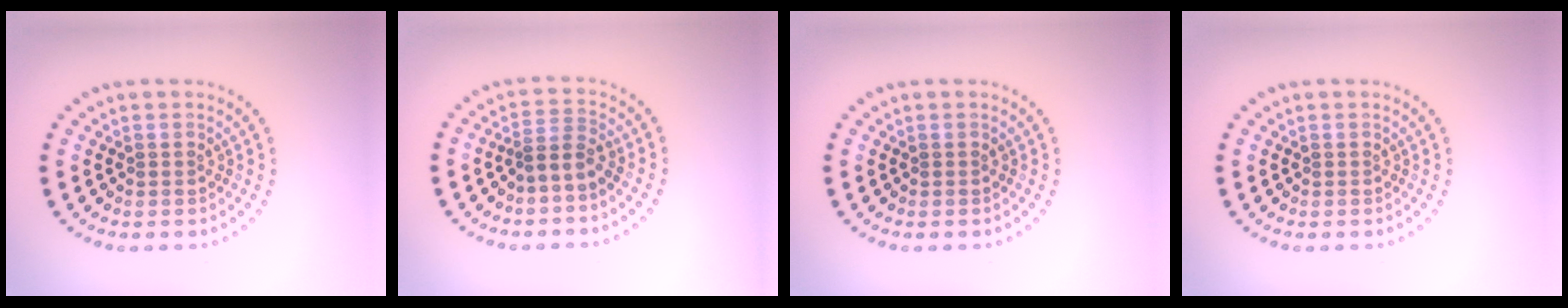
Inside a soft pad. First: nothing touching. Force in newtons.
{"total": 2.0, "press": 1.3, "slide": 1.5}
{"total": 0.0}
{"total": 0.0}